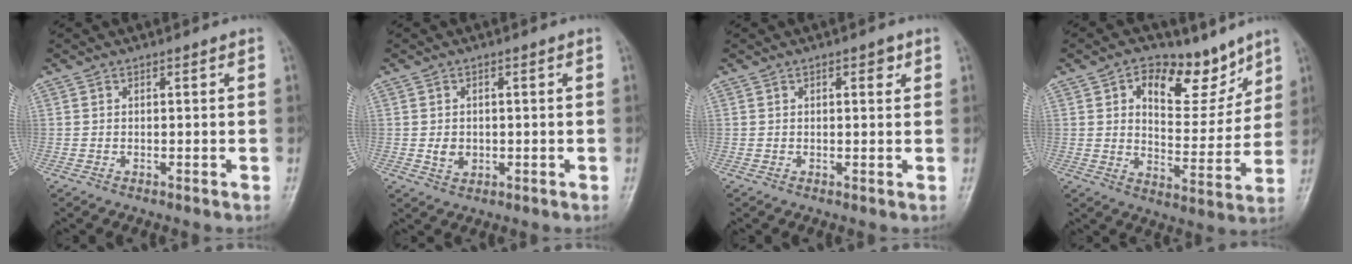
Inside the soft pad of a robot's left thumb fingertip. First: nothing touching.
{"total": 2.9, "force": [-0.2, 2.4, 1.6], "torque": [-0.018, 0.000, 0.002]}
{"total": 2.0, "force": [0.9, 0.9, 1.5], "torque": [-0.012, -0.001, 0.011]}
{"total": 14.0, "force": [8.1, 8.0, 8.1], "torque": [-0.073, -0.046, 0.128]}